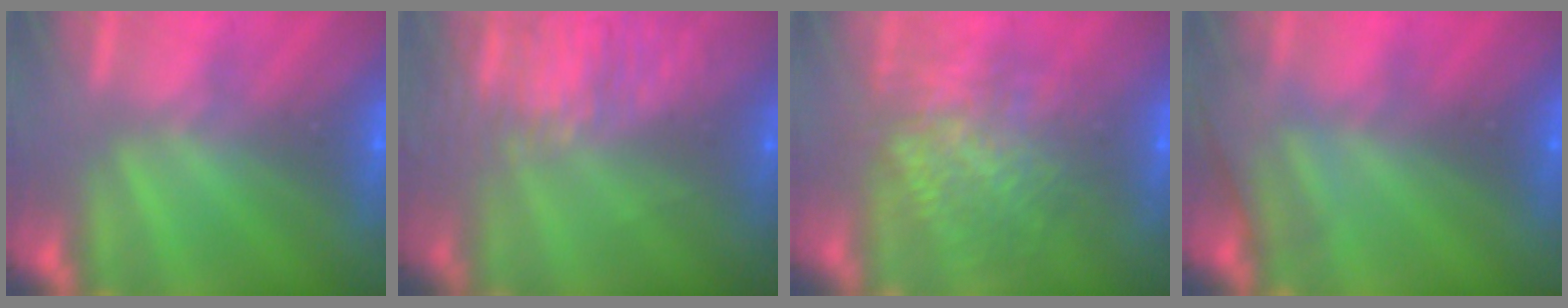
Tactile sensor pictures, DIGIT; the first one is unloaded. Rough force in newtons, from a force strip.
{"total": 5.7}
{"total": 8.9}
{"total": 2.8}